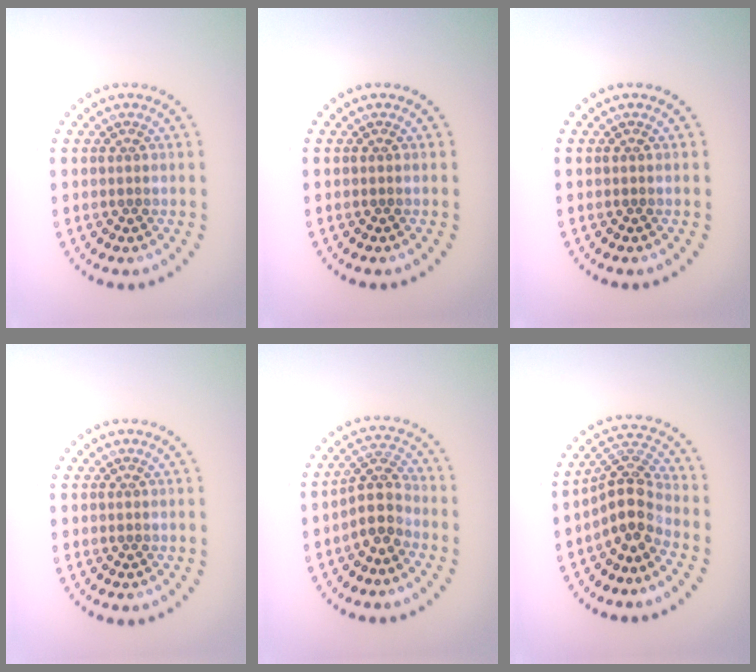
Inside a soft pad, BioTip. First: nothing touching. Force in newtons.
{"total": 0.0}
{"total": 0.0}
{"total": 0.0}
{"total": 3.2, "press": 2.5, "slide": 1.9}
{"total": 4.2, "press": 3.1, "slide": 2.8}